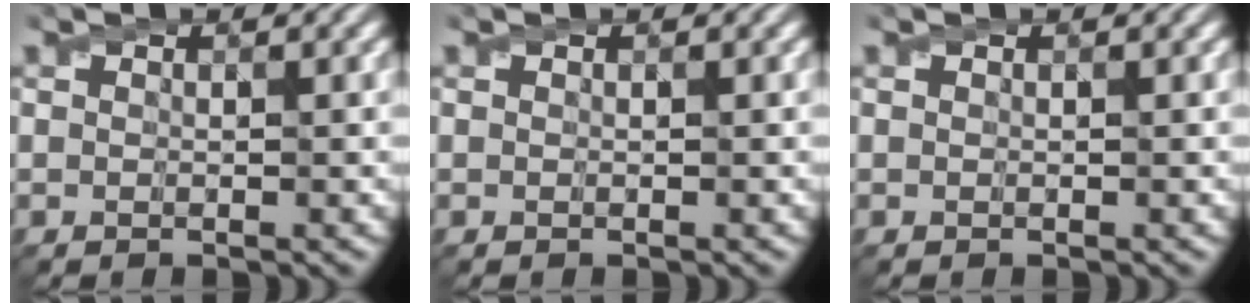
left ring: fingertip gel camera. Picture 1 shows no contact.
{"total": 0.0}
{"total": 0.0}